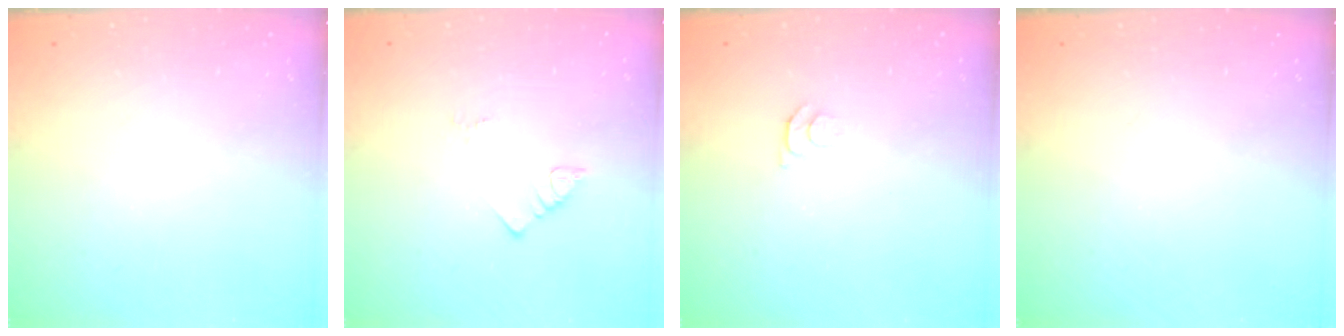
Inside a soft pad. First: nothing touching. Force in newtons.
{"total": 2.0, "press": 2.0, "slide": 0.4}
{"total": 3.8, "press": 3.7, "slide": 0.7}
{"total": 0.0}